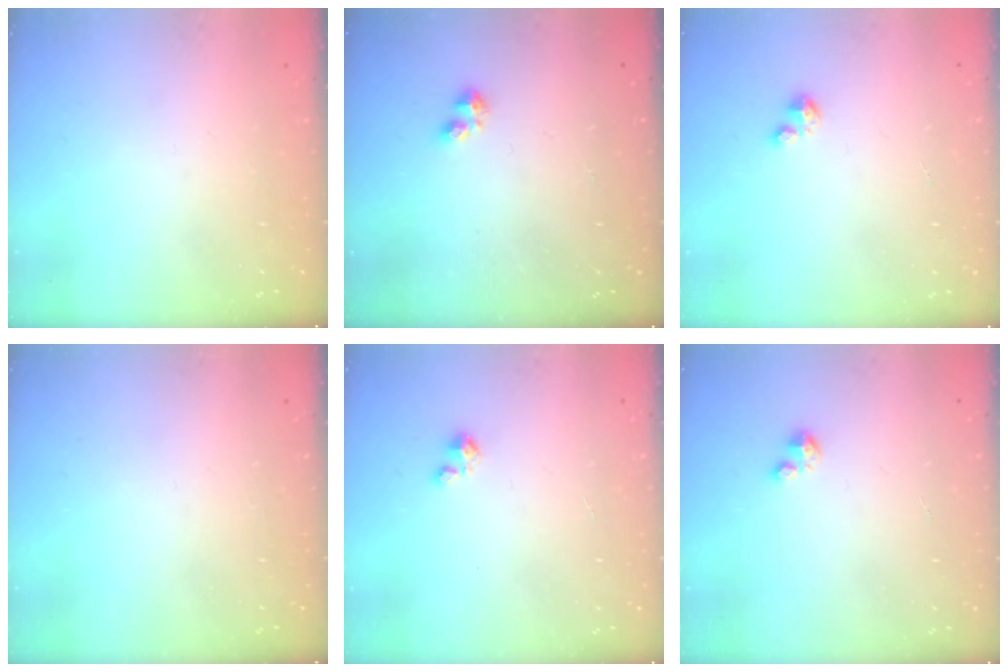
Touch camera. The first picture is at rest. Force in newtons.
{"total": 2.2, "press": 2.2, "slide": 0.4}
{"total": 1.2, "press": 1.2, "slide": 0.2}
{"total": 0.0}
{"total": 1.8, "press": 1.8, "slide": 0.1}
{"total": 1.2, "press": 1.2, "slide": 0.2}